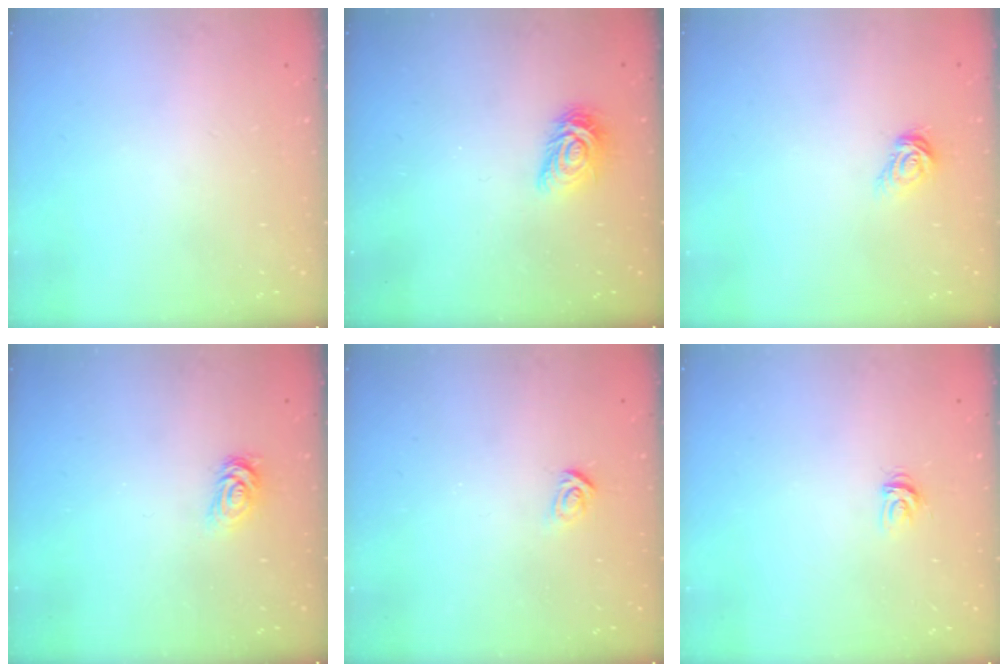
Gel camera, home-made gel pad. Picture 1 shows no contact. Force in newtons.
{"total": 9.1, "press": 9.1, "slide": 0.2}
{"total": 6.7, "press": 6.7, "slide": 0.5}
{"total": 2.7, "press": 2.7, "slide": 0.4}
{"total": 3.0, "press": 2.9, "slide": 0.4}
{"total": 3.7, "press": 3.7, "slide": 0.1}